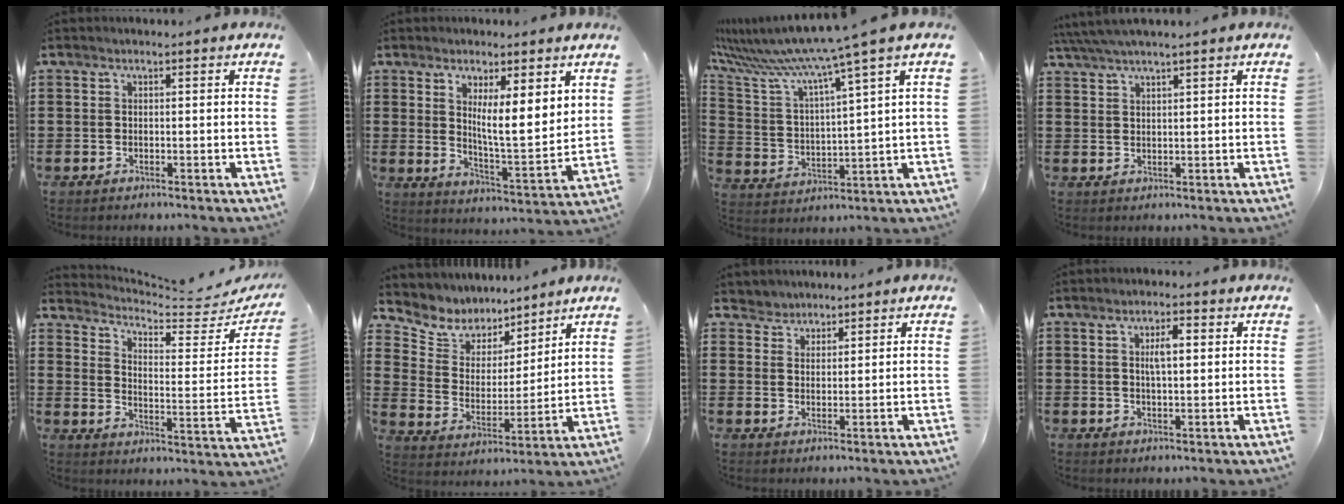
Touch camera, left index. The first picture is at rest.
{"total": 6.1, "force": [3.8, 1.0, 4.6], "torque": [-0.086, -0.030, 0.061]}
{"total": 8.8, "force": [7.2, -0.8, 5.1], "torque": [-0.131, -0.055, 0.111]}
{"total": 3.2, "force": [2.6, -0.2, 1.7], "torque": [-0.039, -0.002, 0.049]}
{"total": 4.3, "force": [4.2, 0.3, 1.1], "torque": [-0.047, -0.036, 0.067]}
{"total": 6.6, "force": [6.0, 2.7, -0.4], "torque": [-0.040, -0.045, 0.106]}
{"total": 2.6, "force": [2.2, 1.2, -0.7], "torque": [0.002, 0.004, 0.041]}
{"total": 3.4, "force": [1.0, 1.2, 3.0], "torque": [-0.056, 0.007, 0.011]}